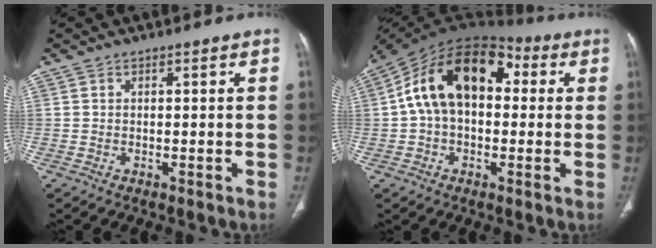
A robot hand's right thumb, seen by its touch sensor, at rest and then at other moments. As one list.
[{"total": 17.8, "force": [2.7, 11.3, 13.5], "torque": [-0.214, 0.048, 0.034]}]